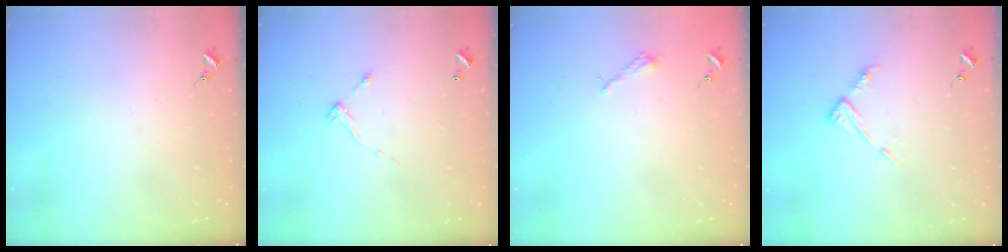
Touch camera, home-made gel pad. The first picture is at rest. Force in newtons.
{"total": 5.4, "press": 5.4, "slide": 0.3}
{"total": 2.2, "press": 2.2, "slide": 0.3}
{"total": 7.4, "press": 7.4, "slide": 0.6}